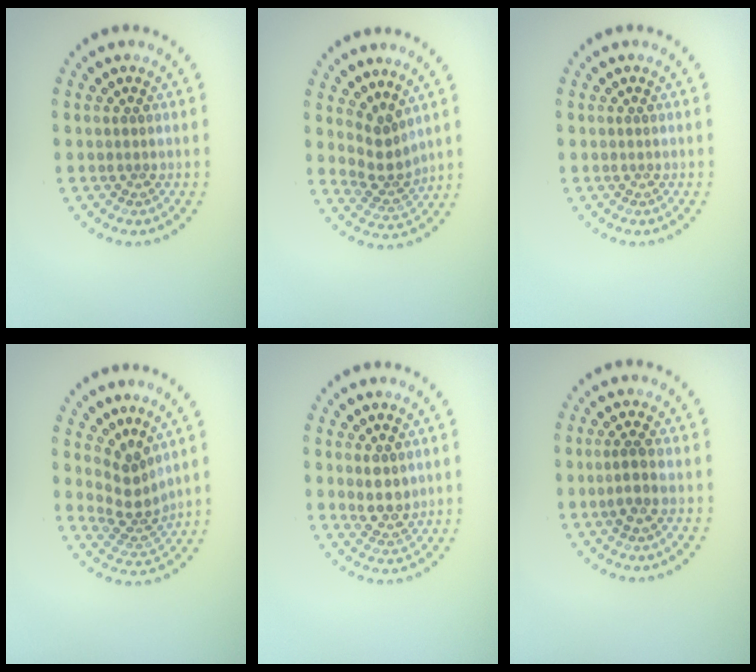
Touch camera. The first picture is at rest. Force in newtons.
{"total": 2.9, "press": 2.1, "slide": 2.0}
{"total": 0.0}
{"total": 2.9, "press": 1.9, "slide": 2.2}
{"total": 2.3, "press": 2.1, "slide": 1.1}
{"total": 1.9, "press": 1.4, "slide": 1.2}